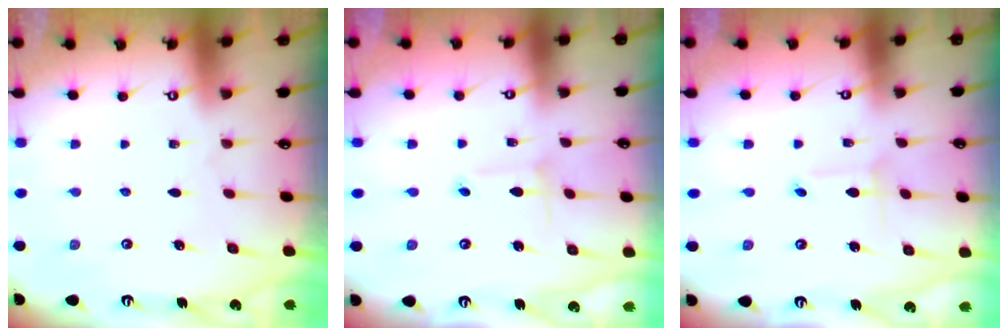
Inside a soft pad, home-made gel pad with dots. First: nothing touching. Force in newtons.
{"total": 2.6, "press": 2.6, "slide": 0.3}
{"total": 2.4, "press": 2.4, "slide": 0.1}